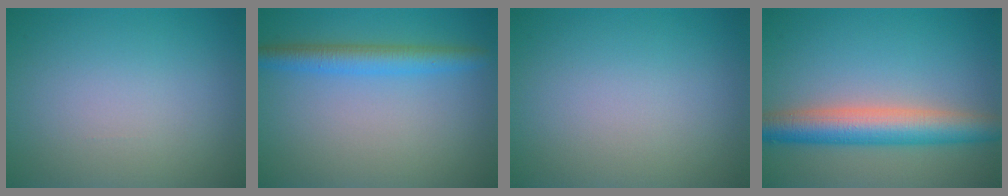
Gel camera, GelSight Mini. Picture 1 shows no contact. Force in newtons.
{"total": 3.4, "press": 3.4, "slide": 0.2}
{"total": 0.0}
{"total": 6.0, "press": 6.0, "slide": 0.1}